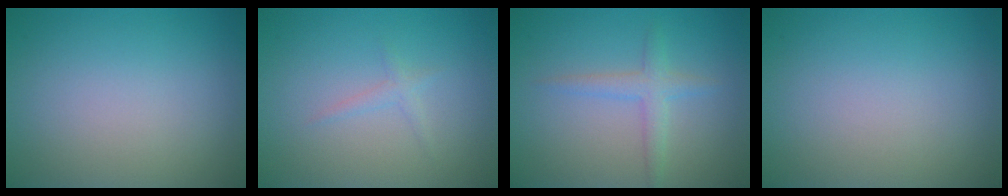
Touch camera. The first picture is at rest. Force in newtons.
{"total": 0.9, "press": 0.9, "slide": 0.0}
{"total": 2.0, "press": 2.0, "slide": 0.1}
{"total": 0.0}